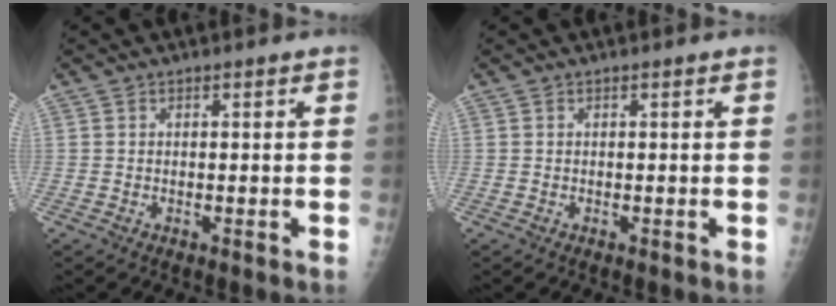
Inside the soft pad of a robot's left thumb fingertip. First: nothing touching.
{"total": 0.0}